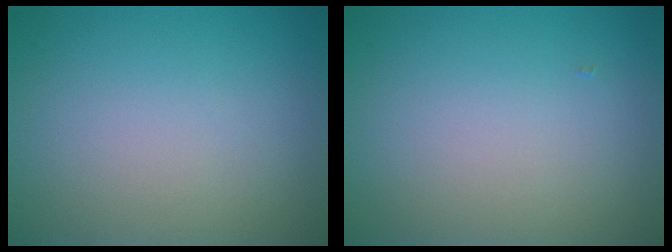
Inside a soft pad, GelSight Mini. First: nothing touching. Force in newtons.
{"total": 0.0}